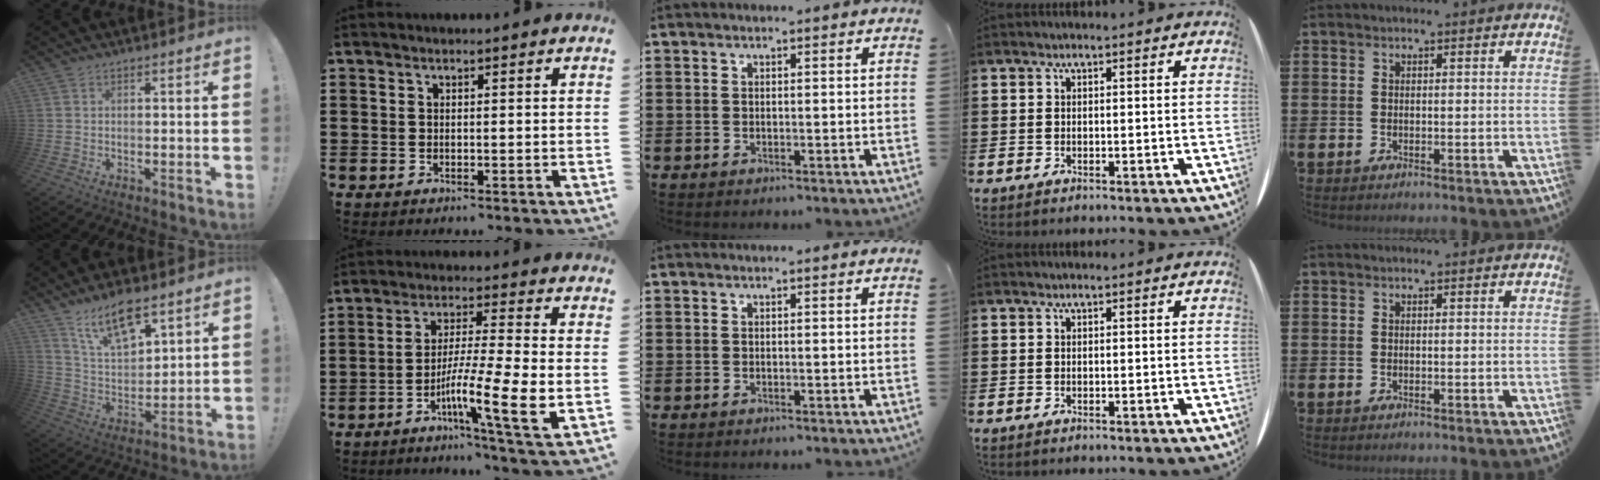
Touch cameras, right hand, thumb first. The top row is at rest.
{"thumb": {"total": 13.3, "force": [9.4, 5.8, 7.5], "torque": [-0.135, -0.050, 0.169]}, "index": {"total": 11.1, "force": [-4.0, 0.5, 10.3], "torque": [-0.193, -0.013, -0.076]}}